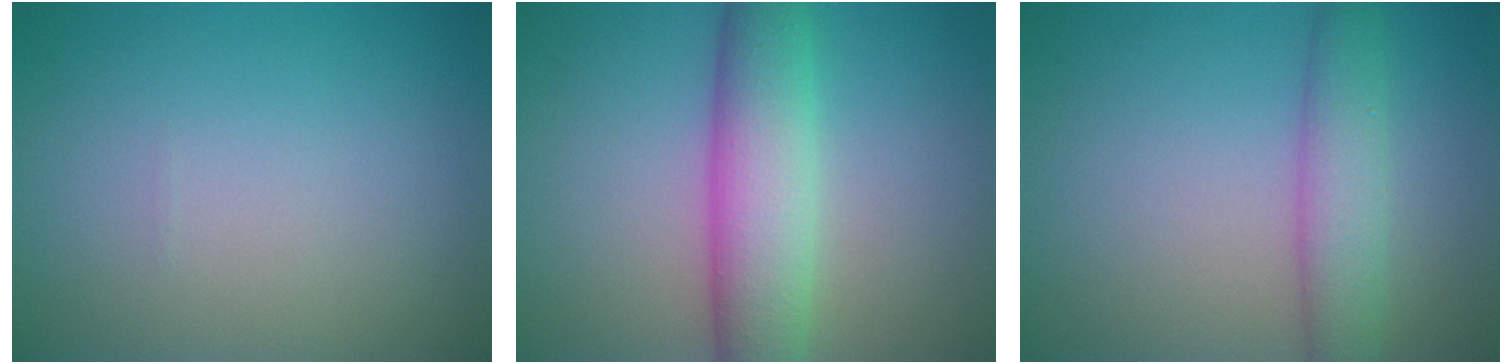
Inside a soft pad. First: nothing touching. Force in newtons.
{"total": 6.7, "press": 6.6, "slide": 0.3}
{"total": 3.8, "press": 3.8, "slide": 0.1}